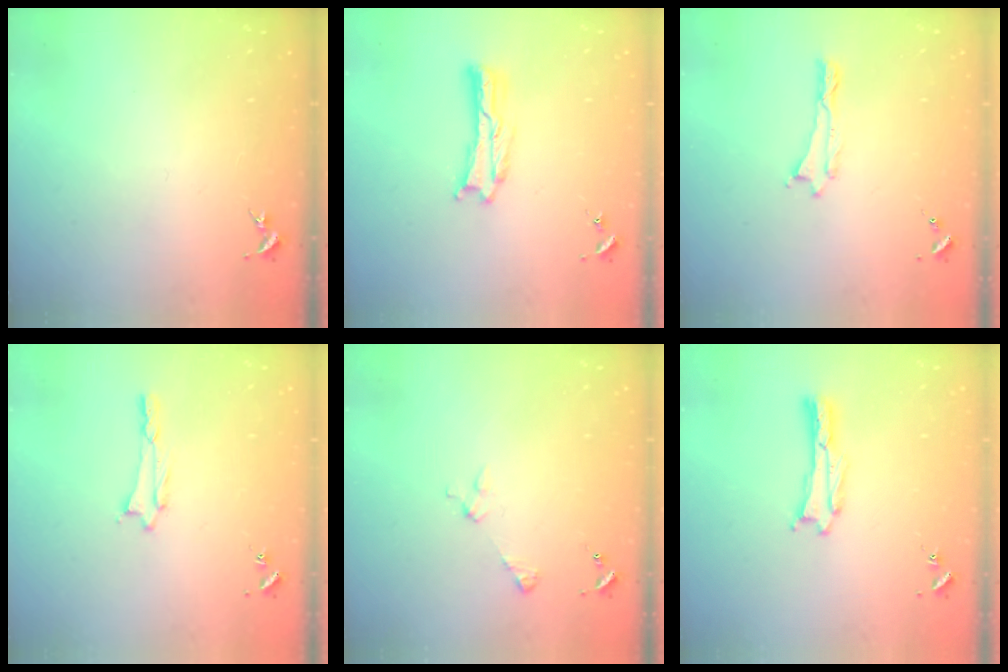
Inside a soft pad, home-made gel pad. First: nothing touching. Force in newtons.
{"total": 0.8, "press": 0.8, "slide": 0.2}
{"total": 0.0}
{"total": 0.7, "press": 0.7, "slide": 0.1}
{"total": 2.9, "press": 2.9, "slide": 0.3}
{"total": 0.0}